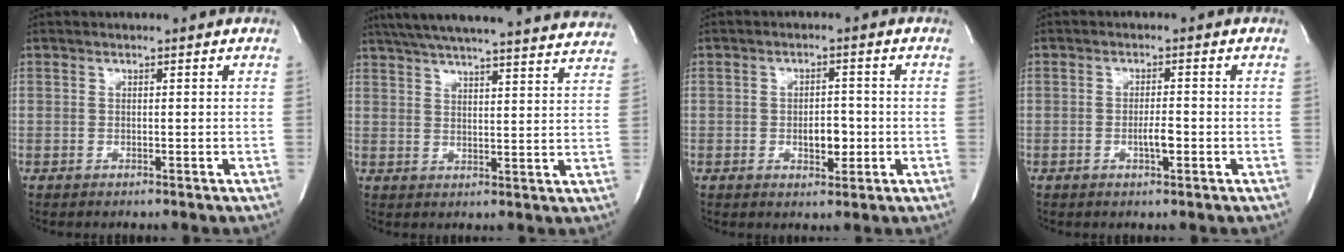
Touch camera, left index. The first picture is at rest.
{"total": 30.5, "force": [27.7, 2.6, 12.5], "torque": [-0.213, -0.028, 0.347]}
{"total": 3.8, "force": [-1.0, 1.9, 3.1], "torque": [-0.046, -0.001, -0.010]}
{"total": 2.4, "force": [-1.0, 0.4, 2.2], "torque": [-0.043, -0.004, -0.016]}